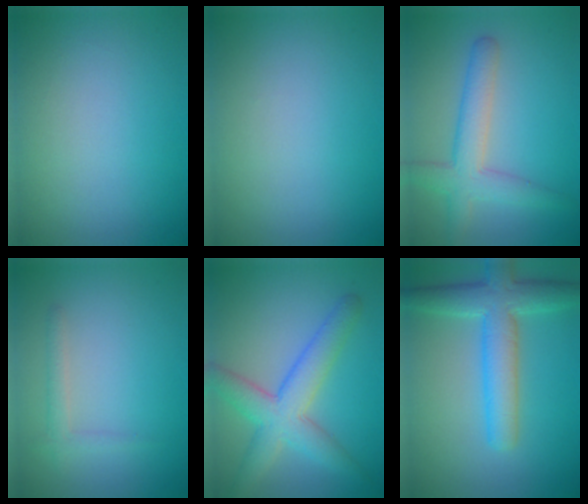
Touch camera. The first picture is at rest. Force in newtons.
{"total": 0.0}
{"total": 4.3, "press": 4.3, "slide": 0.2}
{"total": 1.4, "press": 1.4, "slide": 0.1}
{"total": 5.7, "press": 5.7, "slide": 0.1}
{"total": 6.0, "press": 6.0, "slide": 0.3}